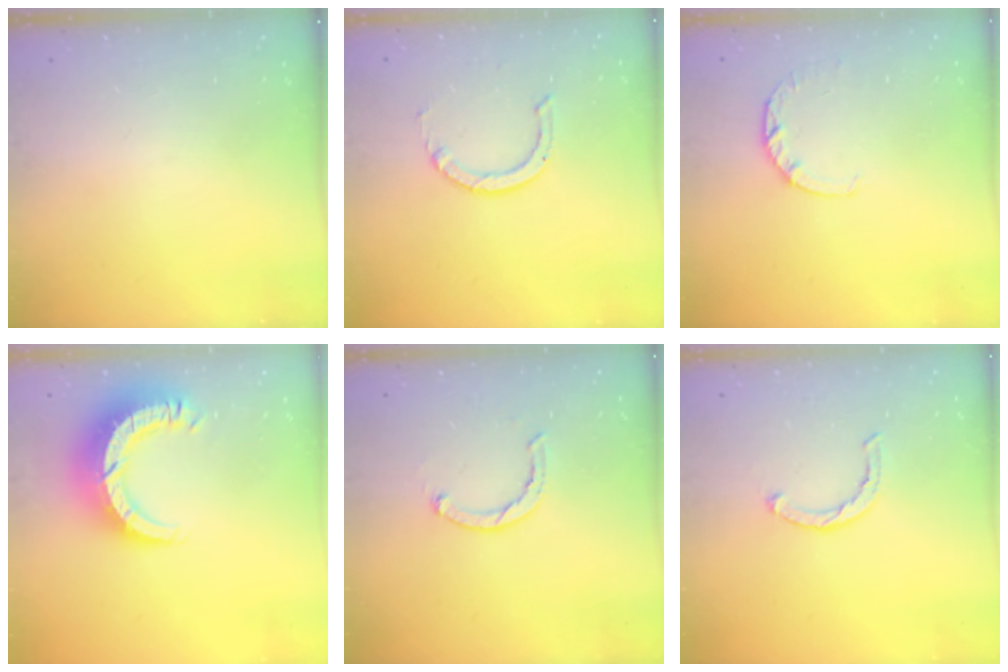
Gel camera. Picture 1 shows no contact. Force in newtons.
{"total": 2.8, "press": 2.8, "slide": 0.2}
{"total": 3.0, "press": 2.9, "slide": 0.4}
{"total": 11.5, "press": 11.5, "slide": 1.1}
{"total": 1.5, "press": 1.5, "slide": 0.3}
{"total": 2.1, "press": 2.1, "slide": 0.3}